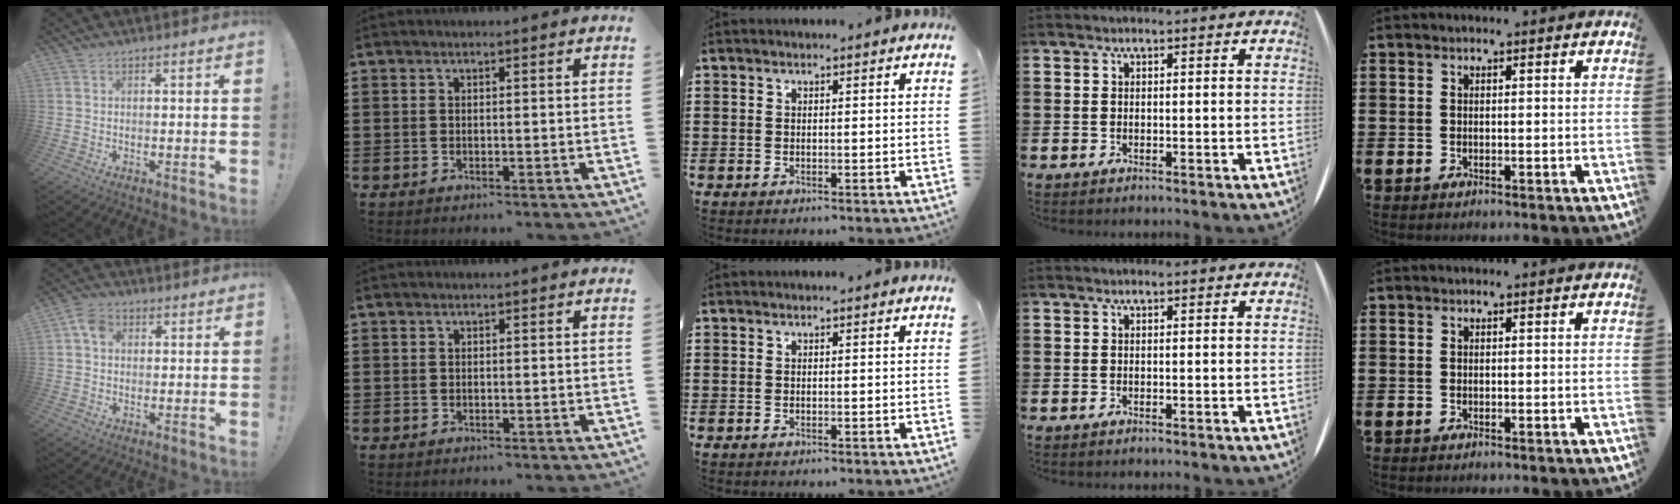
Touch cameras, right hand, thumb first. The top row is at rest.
{"thumb": {"total": 5.7, "force": [1.4, 4.2, 3.5], "torque": [-0.056, 0.005, 0.027]}}